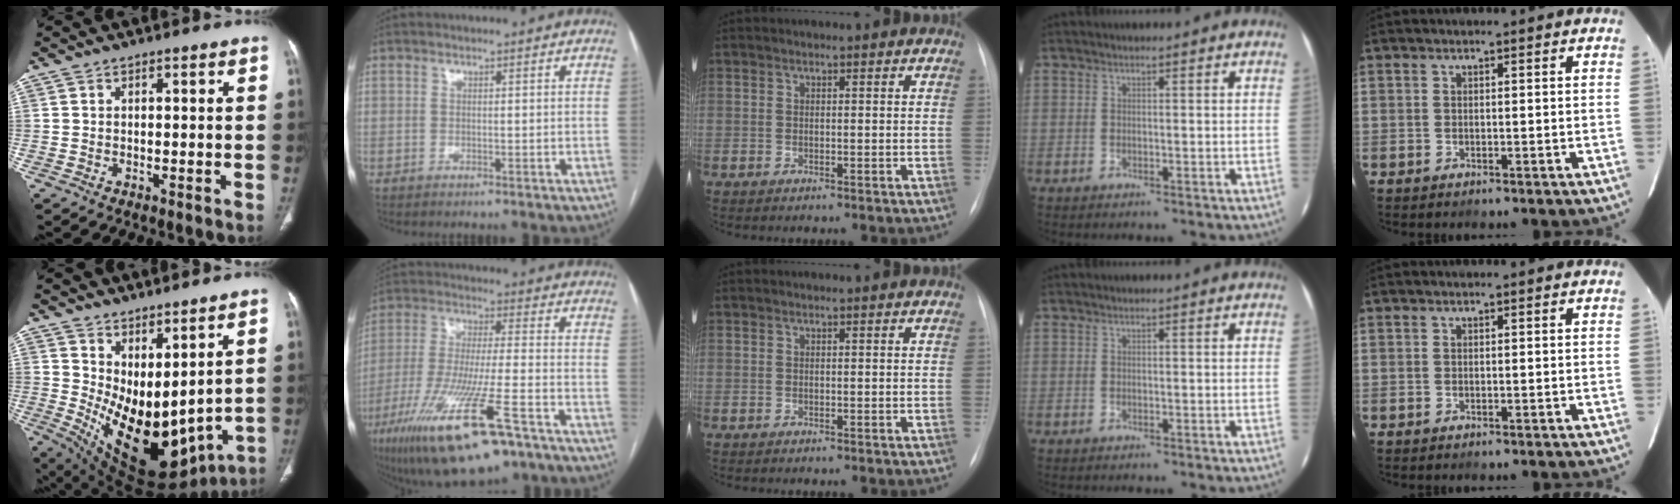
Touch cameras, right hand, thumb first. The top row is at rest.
{"thumb": {"total": 18.6, "force": [4.3, 9.1, 15.6], "torque": [-0.233, -0.059, 0.103]}, "index": {"total": 20.4, "force": [-12.2, 3.2, 16.1], "torque": [-0.298, -0.048, -0.208]}}